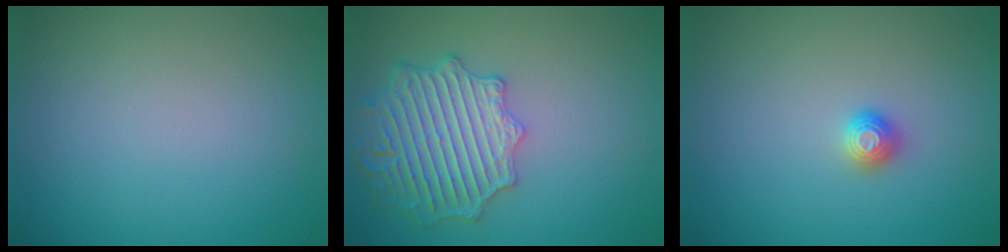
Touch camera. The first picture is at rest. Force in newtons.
{"total": 5.7, "press": 5.3, "slide": 2.1}
{"total": 1.1, "press": 1.1, "slide": 0.1}